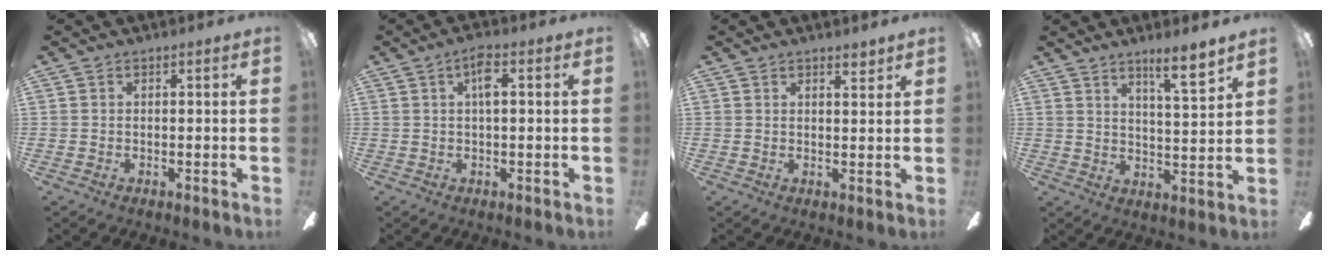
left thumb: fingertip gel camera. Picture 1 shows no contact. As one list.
[{"total": 4.4, "force": [1.4, 1.5, 3.9], "torque": [-0.072, 0.008, 0.020]}, {"total": 2.3, "force": [2.0, 0.6, 1.0], "torque": [-0.005, -0.009, 0.033]}, {"total": 7.7, "force": [6.0, 0.8, 4.9], "torque": [-0.069, -0.038, 0.095]}]